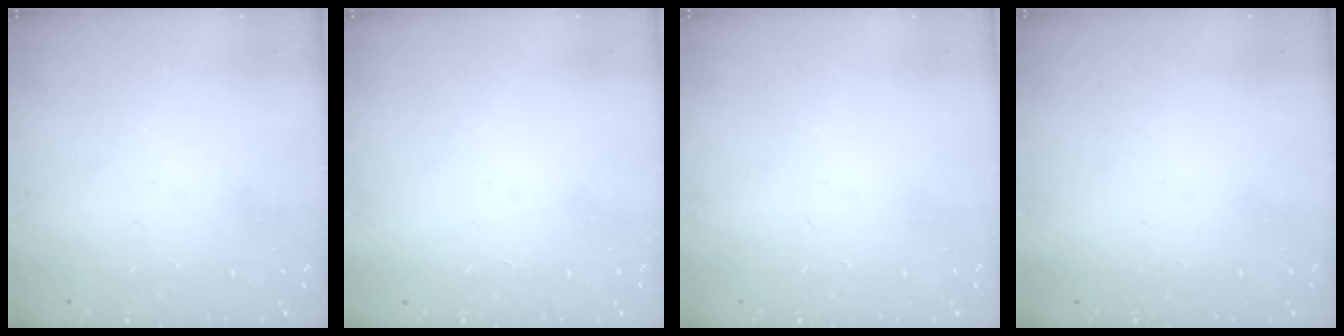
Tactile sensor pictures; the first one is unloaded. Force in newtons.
{"total": 1.6, "press": 1.6, "slide": 0.1}
{"total": 0.0}
{"total": 1.5, "press": 1.5, "slide": 0.1}